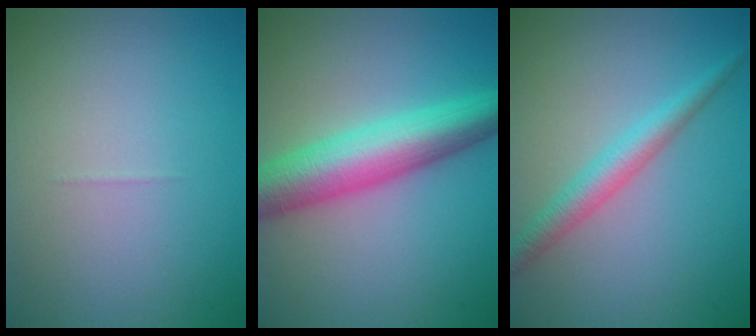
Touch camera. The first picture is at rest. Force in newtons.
{"total": 7.4, "press": 7.4, "slide": 0.0}
{"total": 2.8, "press": 2.8, "slide": 0.1}